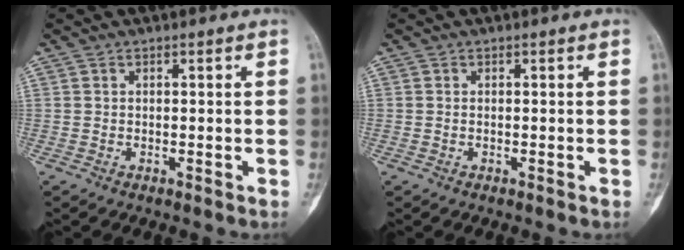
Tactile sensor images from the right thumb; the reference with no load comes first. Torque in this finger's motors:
{"motor_torque": [-0.03, -0.03, 0.13, 0.07, 0.04]}